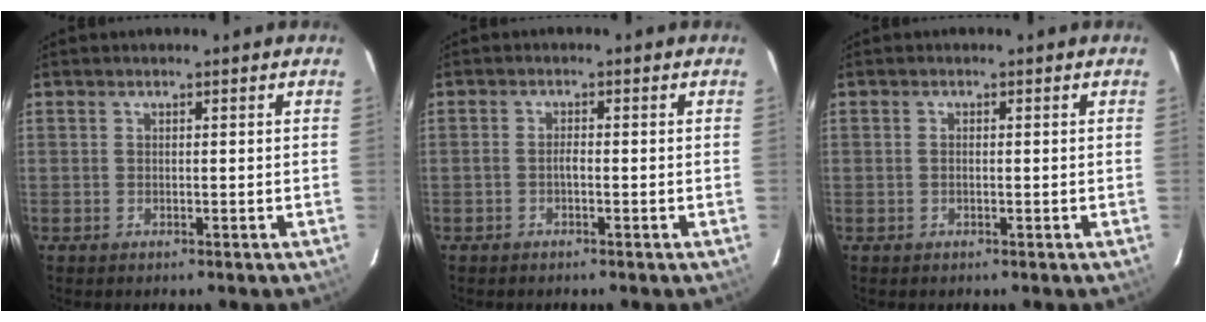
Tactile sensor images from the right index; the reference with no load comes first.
{"total": 1.2, "force": [-0.6, 0.4, 1.1], "torque": [-0.021, 0.005, -0.011]}
{"total": 0.8, "force": [0.0, 0.3, 0.7], "torque": [-0.015, 0.001, -0.002]}